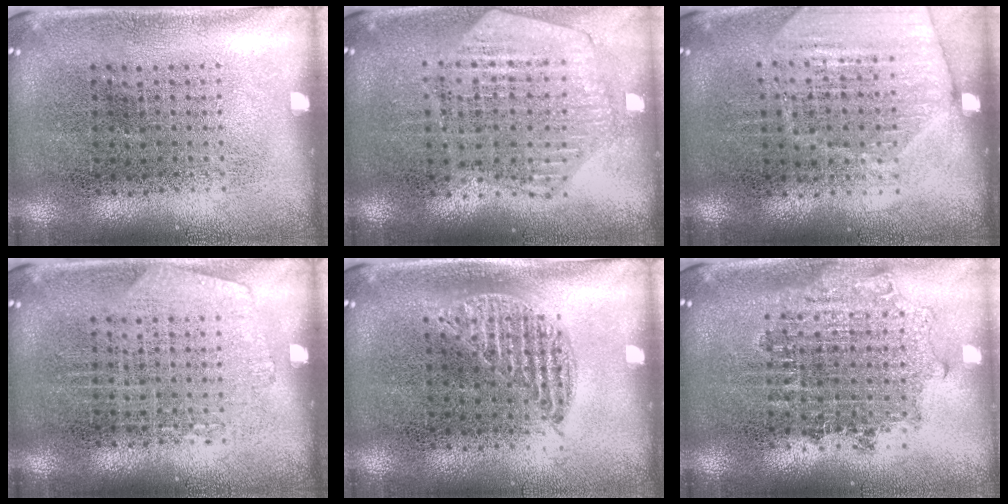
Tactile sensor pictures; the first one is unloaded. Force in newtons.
{"total": 1.2, "press": 1.2, "slide": 0.2}
{"total": 1.8, "press": 1.7, "slide": 0.5}
{"total": 1.0, "press": 1.0, "slide": 0.1}
{"total": 1.0, "press": 0.8, "slide": 0.5}
{"total": 1.7, "press": 1.4, "slide": 1.0}